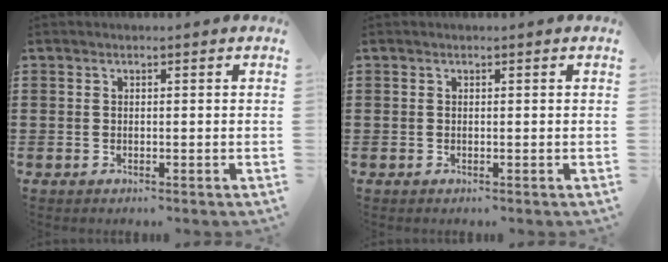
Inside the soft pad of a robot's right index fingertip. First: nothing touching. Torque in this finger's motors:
{"motor_torque": [-0.29, 0.29, 0.00, -0.01]}